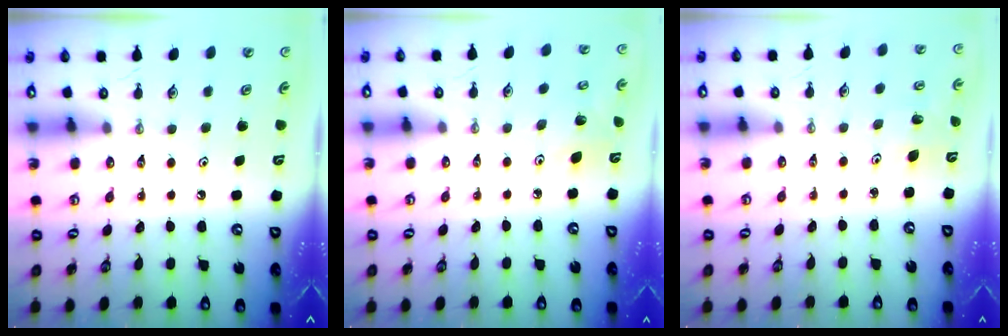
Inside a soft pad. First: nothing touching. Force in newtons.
{"total": 5.4, "press": 5.1, "slide": 1.7}
{"total": 1.9, "press": 1.9, "slide": 0.0}